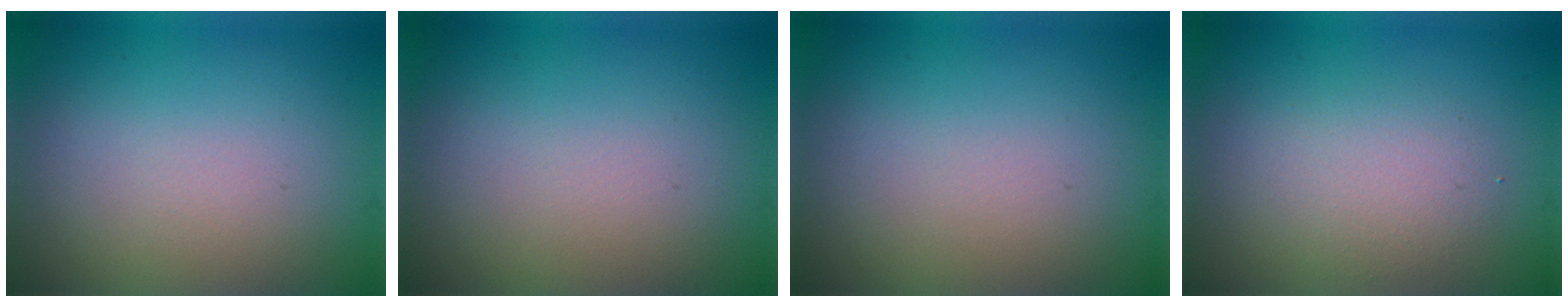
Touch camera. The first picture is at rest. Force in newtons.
{"total": 0.0}
{"total": 0.0}
{"total": 2.4, "press": 2.4, "slide": 0.1}